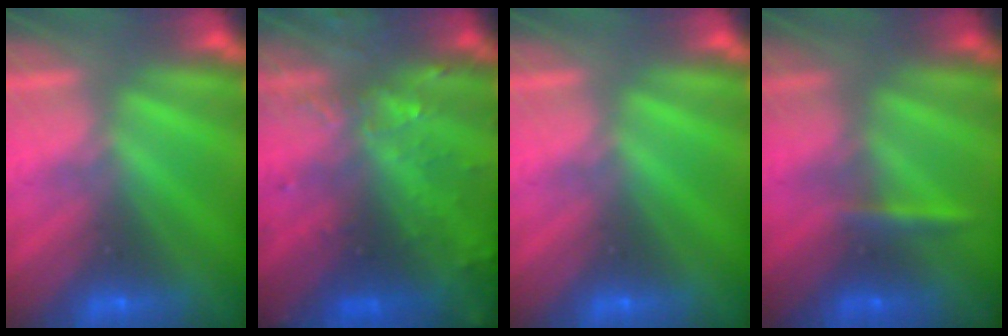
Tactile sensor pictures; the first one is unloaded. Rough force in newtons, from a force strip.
{"total": 9.2}
{"total": 0.0}
{"total": 2.4}